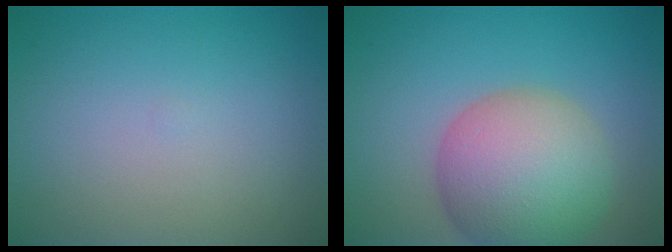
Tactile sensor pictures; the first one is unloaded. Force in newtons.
{"total": 9.2, "press": 9.2, "slide": 0.6}